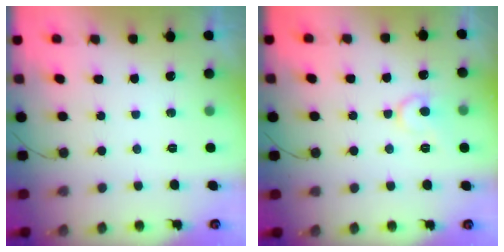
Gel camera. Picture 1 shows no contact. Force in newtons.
{"total": 8.9, "press": 8.9, "slide": 0.8}